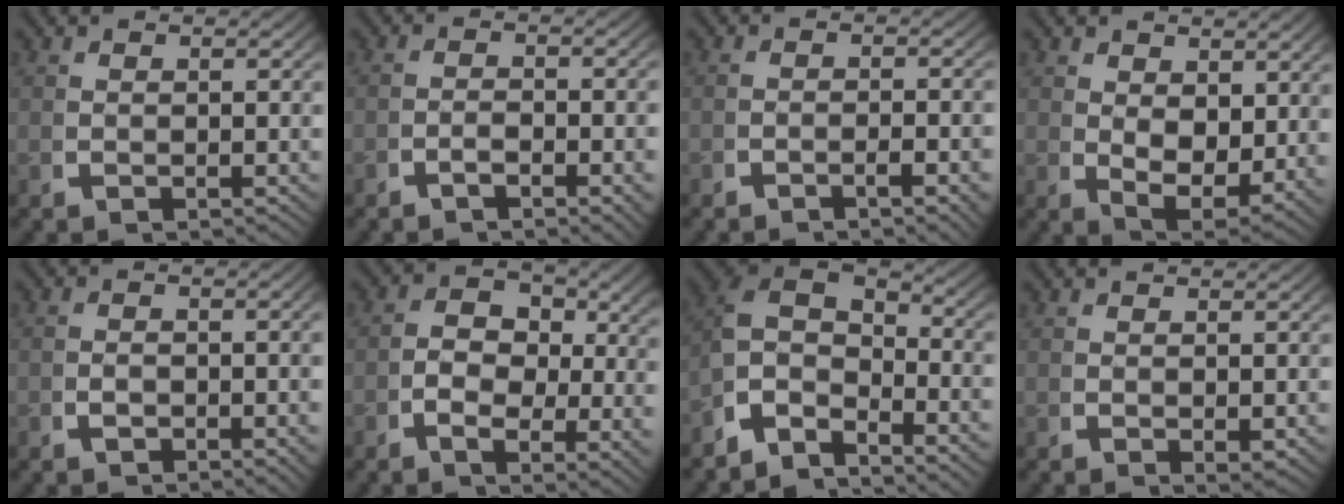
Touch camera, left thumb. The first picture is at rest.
{"total": 2.3, "force": [-1.4, 0.5, 1.7], "torque": [-0.026, 0.001, -0.030]}
{"total": 2.1, "force": [-1.4, 0.2, 1.5], "torque": [-0.019, 0.002, -0.029]}
{"total": 5.7, "force": [0.0, 3.8, 4.2], "torque": [-0.076, -0.038, 0.020]}
{"total": 2.2, "force": [-1.0, 0.8, 1.8], "torque": [-0.029, -0.002, -0.016]}
{"total": 5.6, "force": [0.2, 3.5, 4.4], "torque": [-0.068, -0.020, -0.003]}
{"total": 10.2, "force": [0.5, 7.7, 6.6], "torque": [-0.142, -0.015, -0.013]}
{"total": 0.9, "force": [0.2, 0.5, 0.7], "torque": [-0.010, -0.005, 0.007]}